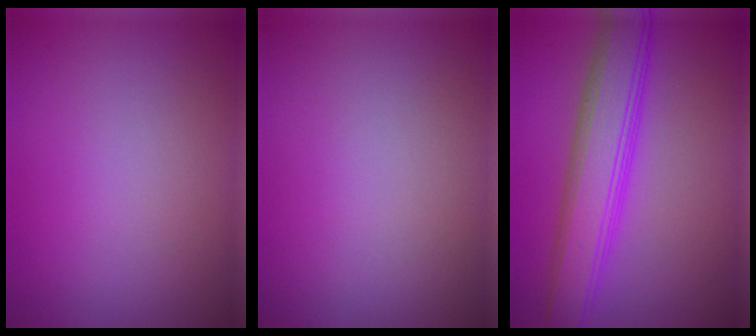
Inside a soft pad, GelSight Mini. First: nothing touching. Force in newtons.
{"total": 0.0}
{"total": 6.4, "press": 6.4, "slide": 0.2}